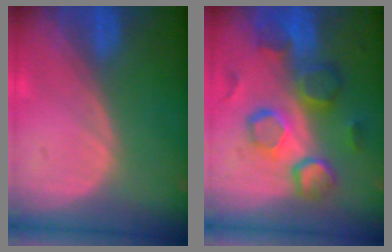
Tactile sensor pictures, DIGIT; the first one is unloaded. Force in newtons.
{"total": 10.3, "press": 9.4, "slide": 4.1}